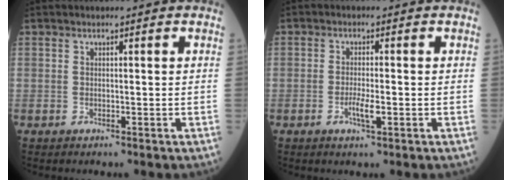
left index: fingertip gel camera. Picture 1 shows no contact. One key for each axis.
{"total": 2.7, "fx": -0.9, "fy": 0.4, "fz": 2.5, "tx": -0.051, "ty": -0.001, "tz": -0.016}